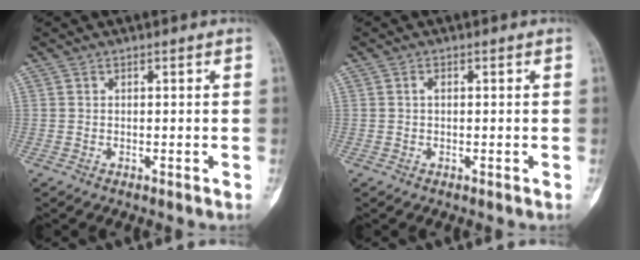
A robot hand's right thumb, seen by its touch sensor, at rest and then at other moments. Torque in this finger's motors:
{"motor_torque": [0.10, 0.19, 0.06, -0.13, -0.05]}